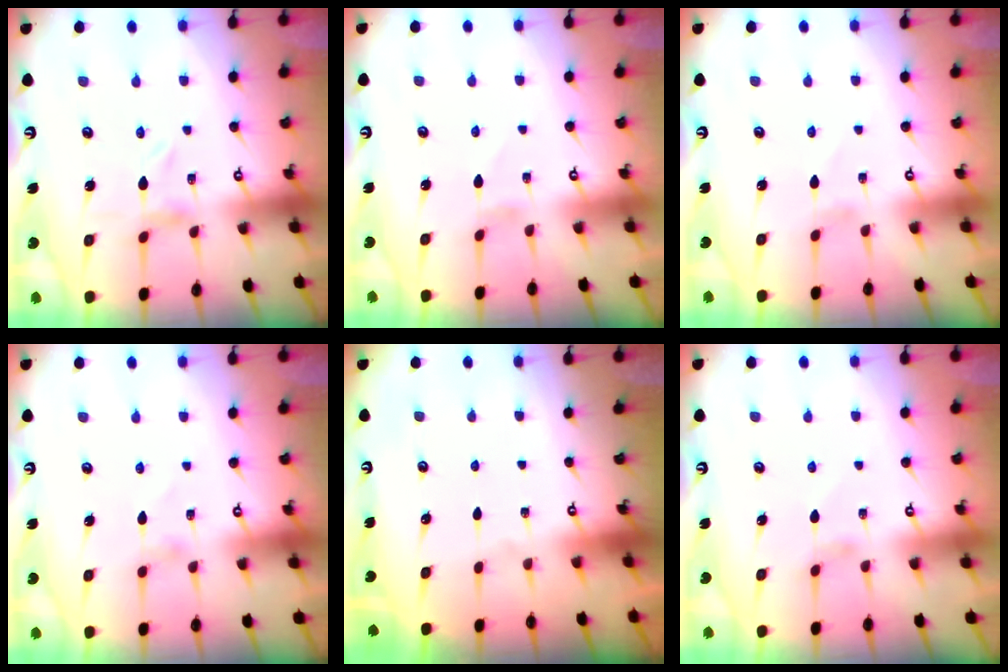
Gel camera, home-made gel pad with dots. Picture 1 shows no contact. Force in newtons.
{"total": 0.0}
{"total": 1.0, "press": 1.0, "slide": 0.1}
{"total": 0.0}
{"total": 0.0}
{"total": 1.7, "press": 1.7, "slide": 0.3}